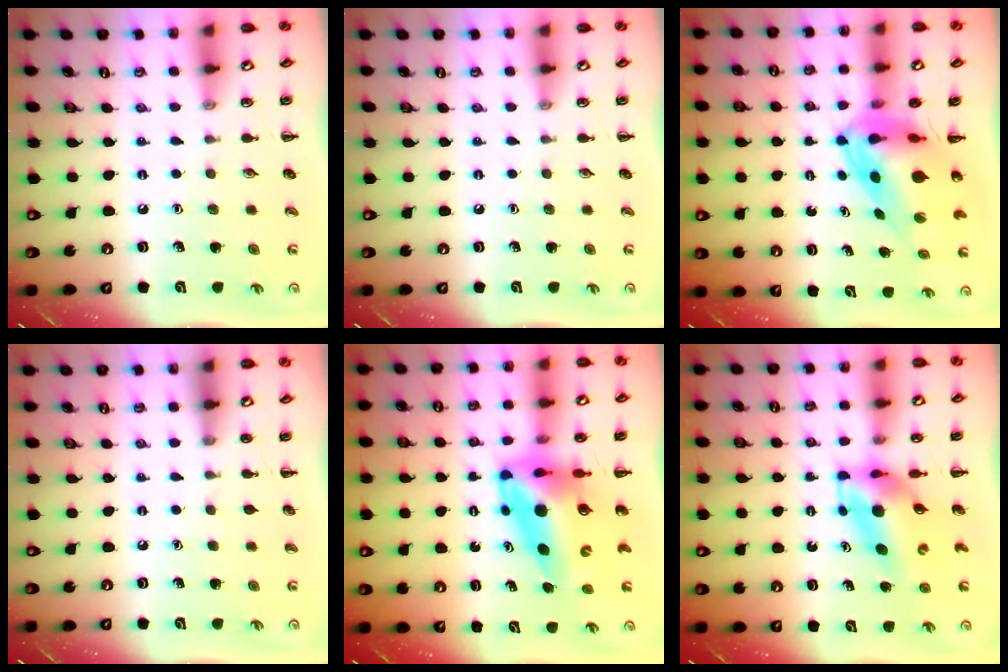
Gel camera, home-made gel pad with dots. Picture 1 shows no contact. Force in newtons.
{"total": 0.0}
{"total": 7.3, "press": 6.9, "slide": 2.3}
{"total": 0.0}
{"total": 11.9, "press": 11.3, "slide": 3.7}
{"total": 5.2, "press": 5.0, "slide": 1.3}